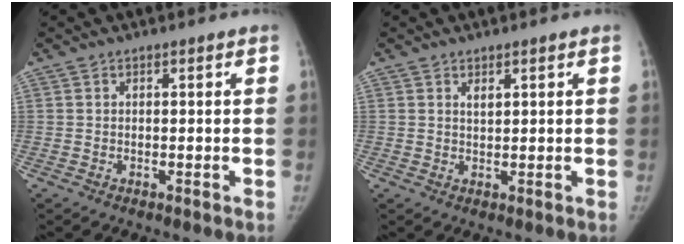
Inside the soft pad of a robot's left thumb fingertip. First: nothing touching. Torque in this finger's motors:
{"motor_torque": [0.42, 0.01, 0.50, -0.52, 0.07]}